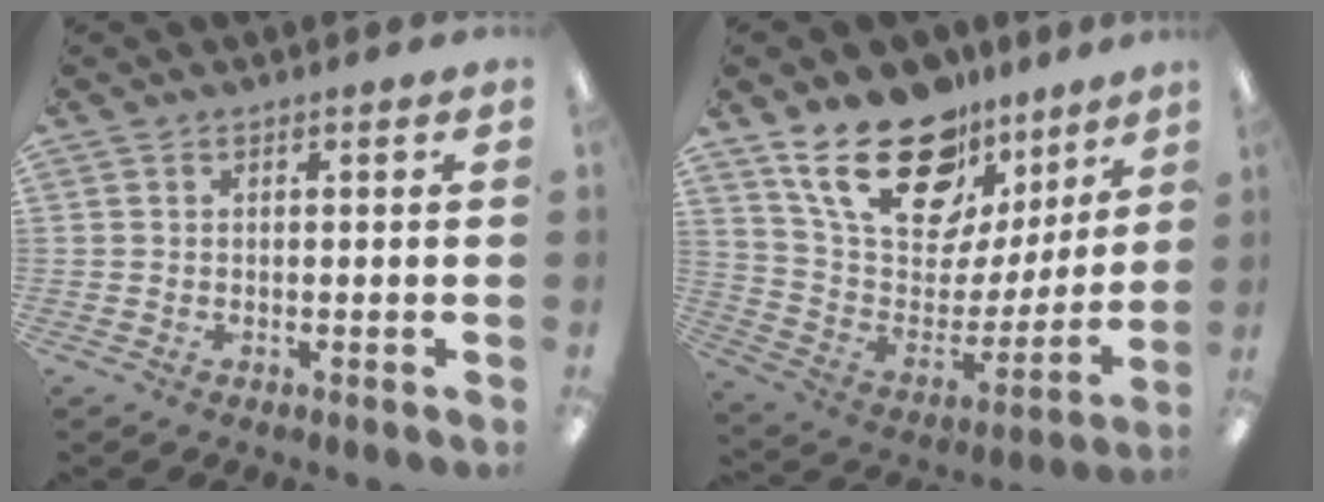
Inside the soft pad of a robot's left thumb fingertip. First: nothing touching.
{"total": 23.8, "force": [15.1, 12.6, 13.4], "torque": [-0.228, -0.086, 0.273]}